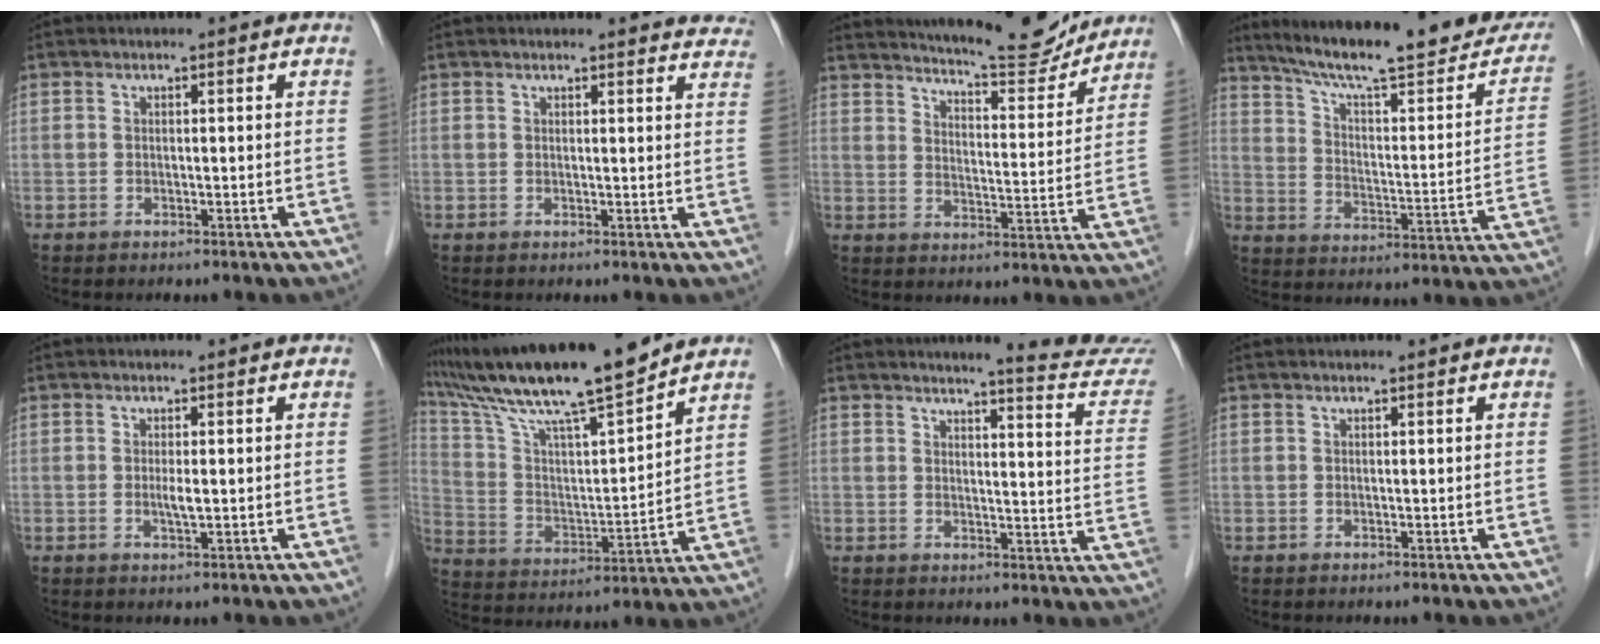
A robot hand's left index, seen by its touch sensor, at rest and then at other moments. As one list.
[{"total": 8.3, "force": [8.0, 1.9, 0.9], "torque": [0.027, -0.012, 0.051]}, {"total": 15.4, "force": [14.4, 1.9, 5.1], "torque": [-0.080, -0.014, 0.196]}, {"total": 25.5, "force": [21.4, 3.8, 13.3], "torque": [-0.202, -0.024, 0.289]}, {"total": 1.5, "force": [0.1, 0.2, 1.5], "torque": [-0.032, -0.002, 0.000]}, {"total": 18.7, "force": [15.9, 0.2, 9.7], "torque": [-0.179, 0.008, 0.277]}, {"total": 11.0, "force": [10.8, -0.7, 2.0], "torque": [-0.020, -0.073, 0.107]}, {"total": 0.5, "force": [0.5, 0.0, 0.1], "torque": [-0.006, 0.004, 0.008]}]